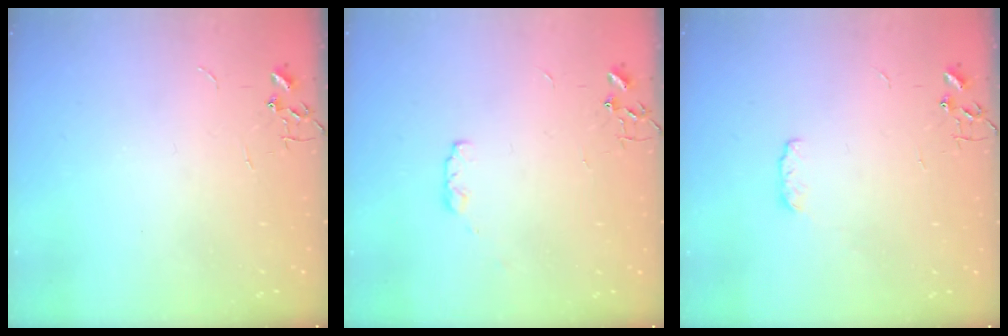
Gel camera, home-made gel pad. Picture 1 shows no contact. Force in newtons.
{"total": 4.2, "press": 4.1, "slide": 0.7}
{"total": 4.5, "press": 4.4, "slide": 0.6}